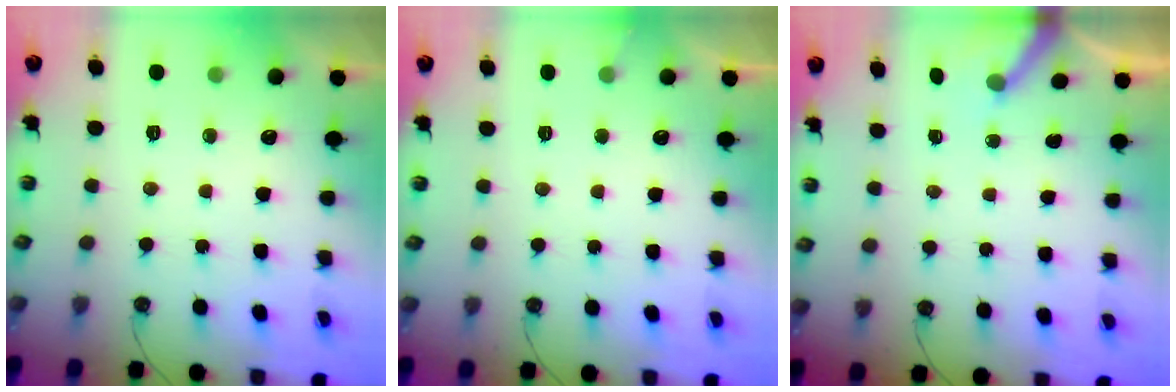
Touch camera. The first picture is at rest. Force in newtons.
{"total": 2.9, "press": 2.9, "slide": 0.2}
{"total": 3.7, "press": 3.7, "slide": 0.3}